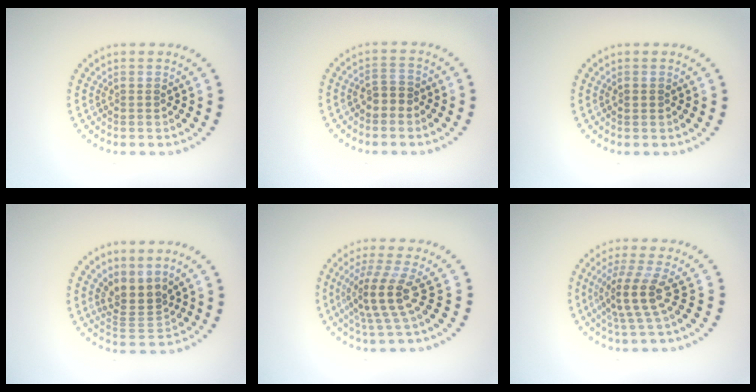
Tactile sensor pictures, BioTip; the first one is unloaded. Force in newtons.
{"total": 1.6, "press": 1.5, "slide": 0.5}
{"total": 0.9, "press": 0.9, "slide": 0.1}
{"total": 3.0, "press": 2.1, "slide": 2.1}
{"total": 4.1, "press": 2.9, "slide": 2.9}
{"total": 3.7, "press": 2.6, "slide": 2.6}